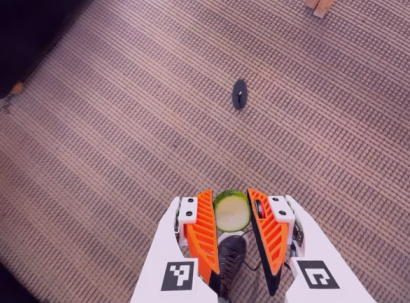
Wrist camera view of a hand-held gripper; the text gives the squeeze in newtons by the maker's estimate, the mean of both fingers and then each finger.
{"total": 10.0, "left": 10.7, "right": 9.3}